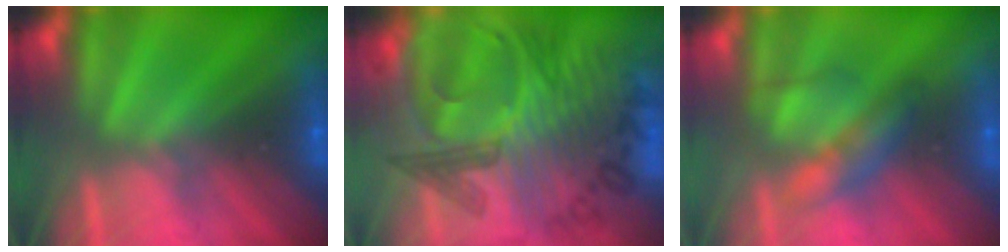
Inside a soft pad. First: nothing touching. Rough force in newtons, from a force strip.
{"total": 6.5}
{"total": 2.3}